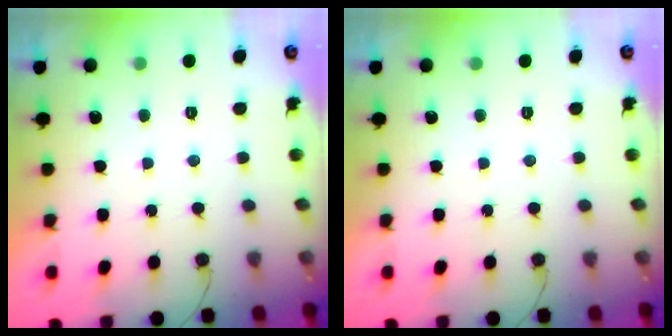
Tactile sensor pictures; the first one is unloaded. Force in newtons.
{"total": 0.0}